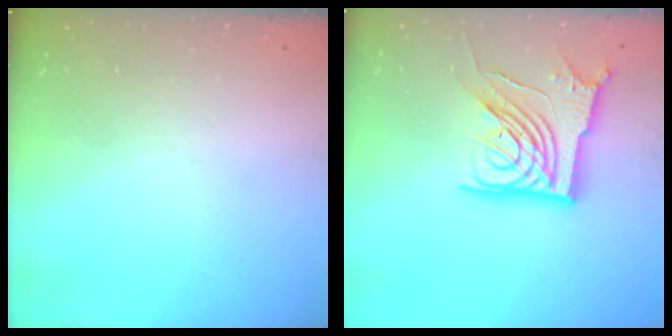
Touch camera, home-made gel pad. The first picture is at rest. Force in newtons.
{"total": 14.5, "press": 14.4, "slide": 1.2}